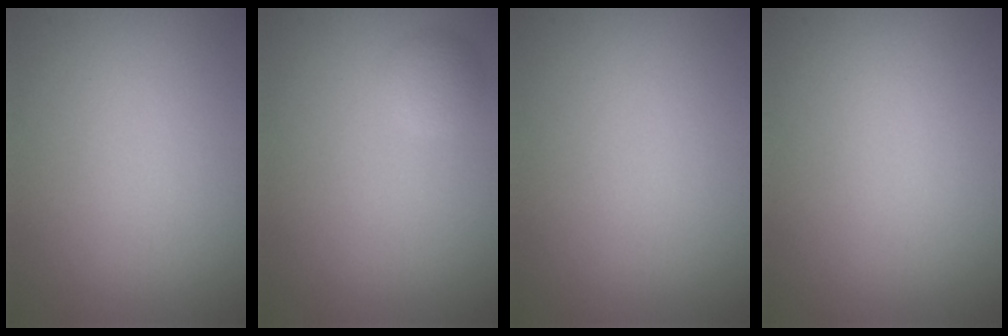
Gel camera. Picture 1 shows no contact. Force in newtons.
{"total": 1.3, "press": 1.3, "slide": 0.0}
{"total": 0.0}
{"total": 0.0}